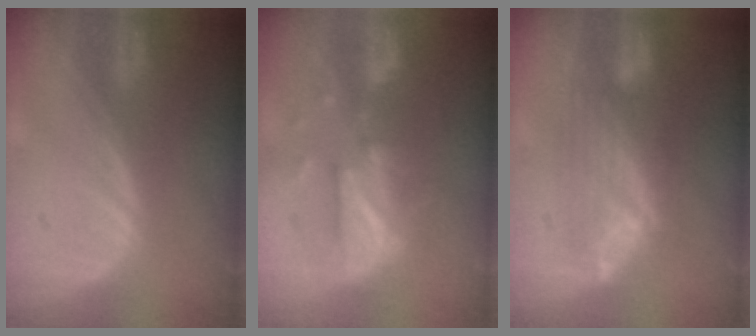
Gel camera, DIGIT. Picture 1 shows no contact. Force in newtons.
{"total": 8.1, "press": 8.1, "slide": 0.8}
{"total": 7.6, "press": 7.2, "slide": 2.3}